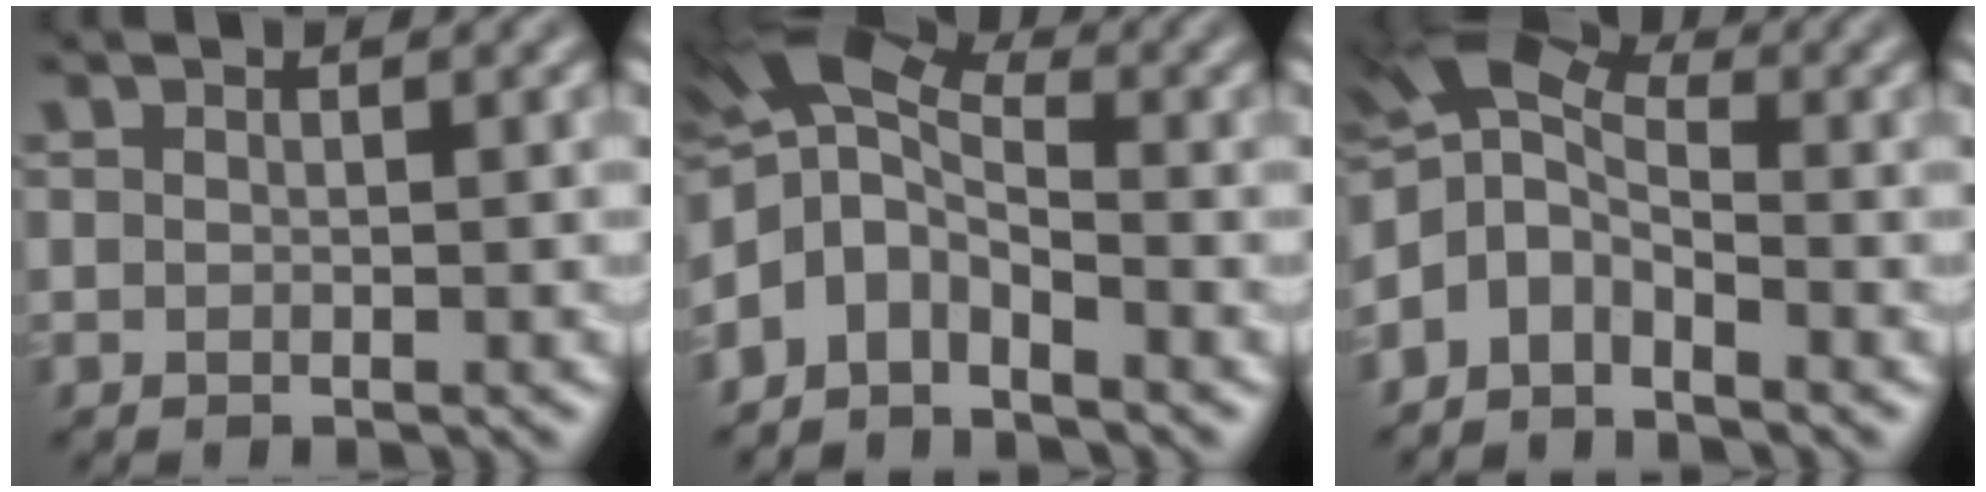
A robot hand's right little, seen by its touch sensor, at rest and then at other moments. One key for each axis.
{"total": 6.4, "fx": -2.8, "fy": 3.5, "fz": 4.5, "tx": -0.087, "ty": 0.011, "tz": -0.075}
{"total": 5.1, "fx": -2.4, "fy": 3.0, "fz": 3.3, "tx": -0.063, "ty": 0.008, "tz": -0.066}